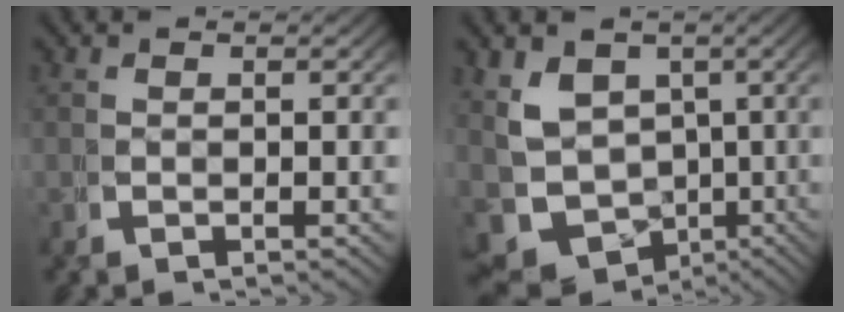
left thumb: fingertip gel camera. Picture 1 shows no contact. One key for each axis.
{"total": 10.7, "fx": -2.5, "fy": 8.6, "fz": 5.9, "tx": -0.138, "ty": -0.065, "tz": -0.019}